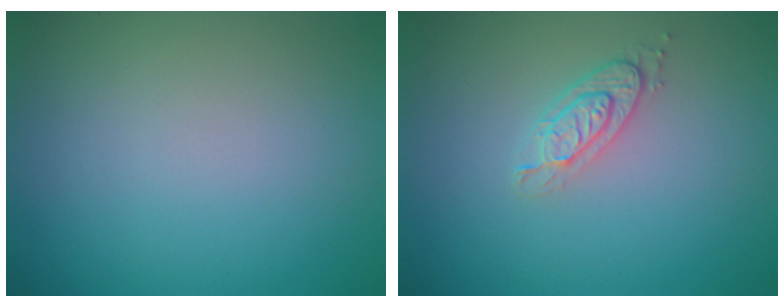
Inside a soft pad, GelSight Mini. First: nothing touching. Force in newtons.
{"total": 2.1, "press": 1.9, "slide": 0.9}